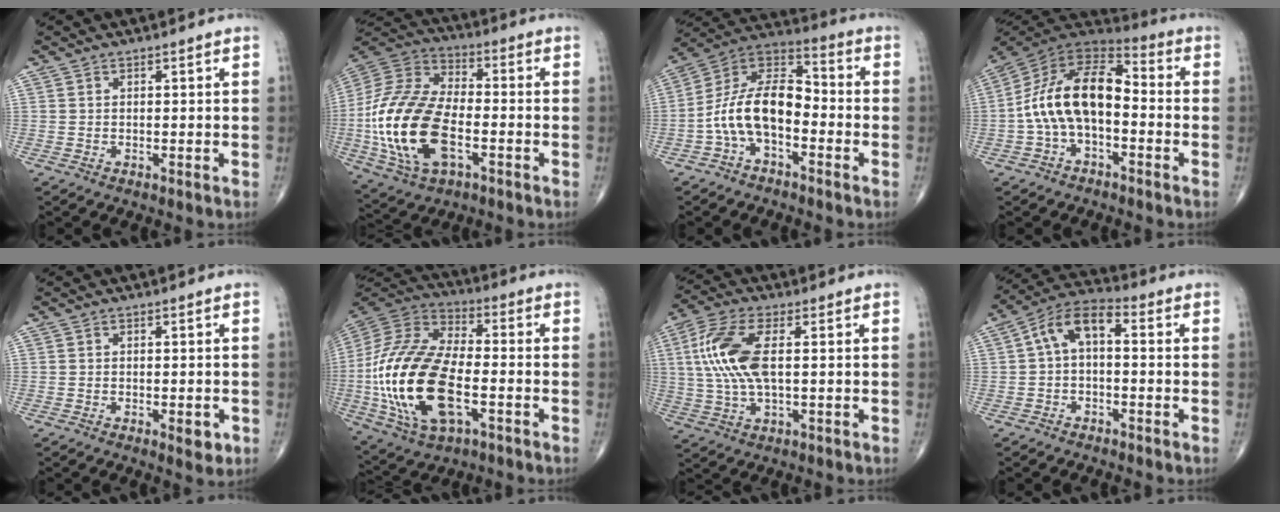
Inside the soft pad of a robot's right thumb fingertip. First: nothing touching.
{"total": 22.4, "force": [-5.0, 12.1, 18.2], "torque": [-0.382, 0.014, -0.090]}
{"total": 13.3, "force": [-3.6, 7.2, 10.6], "torque": [-0.189, 0.062, -0.078]}
{"total": 15.6, "force": [-2.0, 8.7, 12.8], "torque": [-0.222, 0.053, -0.047]}
{"total": 3.0, "force": [-1.0, 1.3, 2.5], "torque": [-0.025, -0.002, -0.011]}
{"total": 25.4, "force": [-5.1, 12.8, 21.4], "torque": [-0.454, 0.007, -0.089]}
{"total": 12.1, "force": [1.7, 5.0, 10.9], "torque": [-0.254, 0.009, 0.033]}
{"total": 8.4, "force": [0.5, 4.4, 7.1], "torque": [-0.120, 0.035, -0.005]}